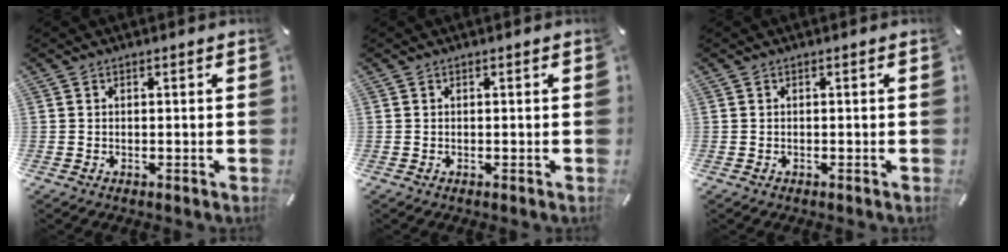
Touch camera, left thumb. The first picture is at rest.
{"total": 0.0}
{"total": 0.0}